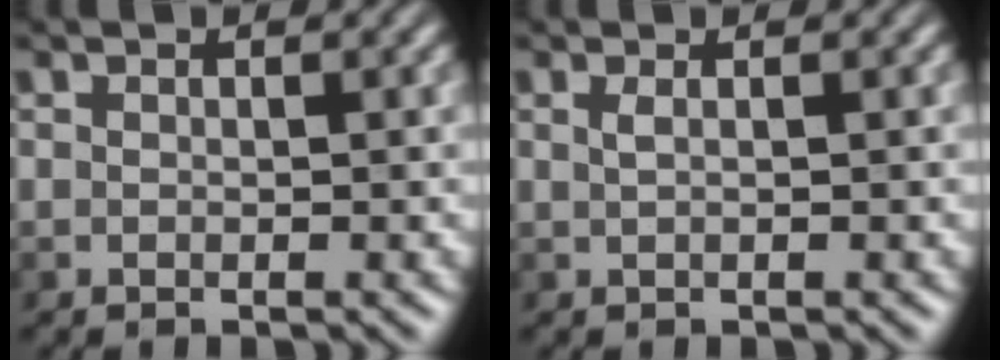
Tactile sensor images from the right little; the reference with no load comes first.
{"total": 0.8, "force": [0.3, 0.3, 0.7], "torque": [-0.011, 0.003, 0.003]}